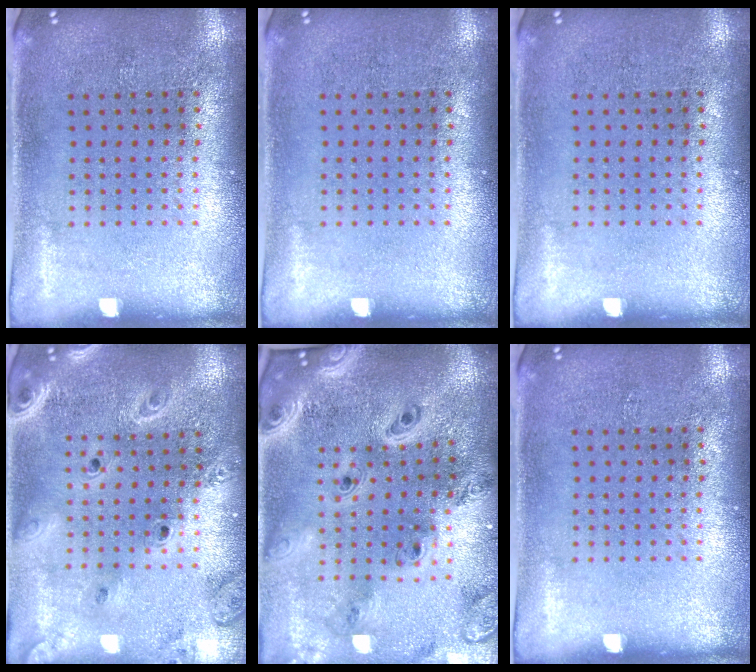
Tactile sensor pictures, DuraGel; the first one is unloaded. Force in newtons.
{"total": 0.0}
{"total": 0.0}
{"total": 2.6, "press": 2.3, "slide": 1.2}
{"total": 4.1, "press": 3.1, "slide": 2.6}
{"total": 0.0}